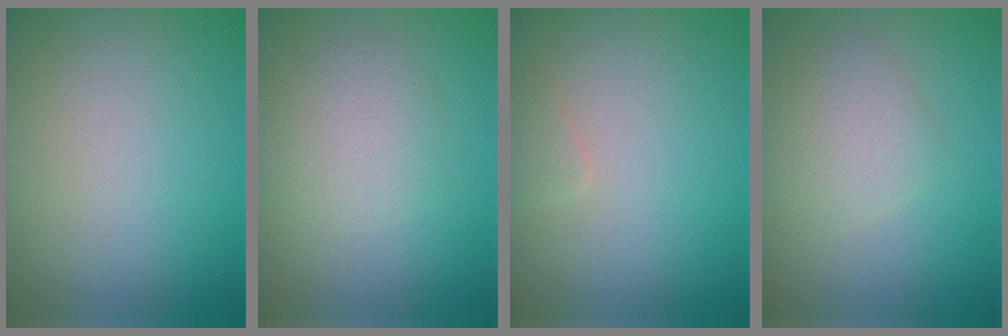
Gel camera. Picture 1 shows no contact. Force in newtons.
{"total": 2.8, "press": 2.8, "slide": 0.2}
{"total": 0.6, "press": 0.6, "slide": 0.1}
{"total": 2.8, "press": 2.8, "slide": 0.1}